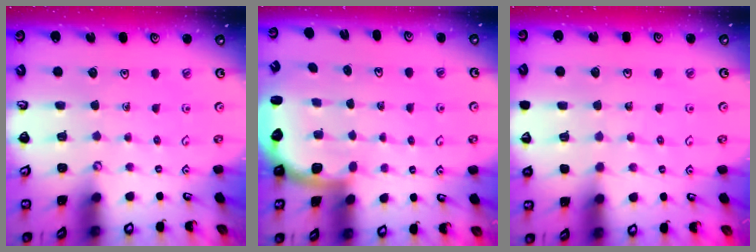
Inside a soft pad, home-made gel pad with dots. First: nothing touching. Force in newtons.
{"total": 2.5, "press": 2.2, "slide": 1.3}
{"total": 1.7, "press": 1.7, "slide": 0.2}